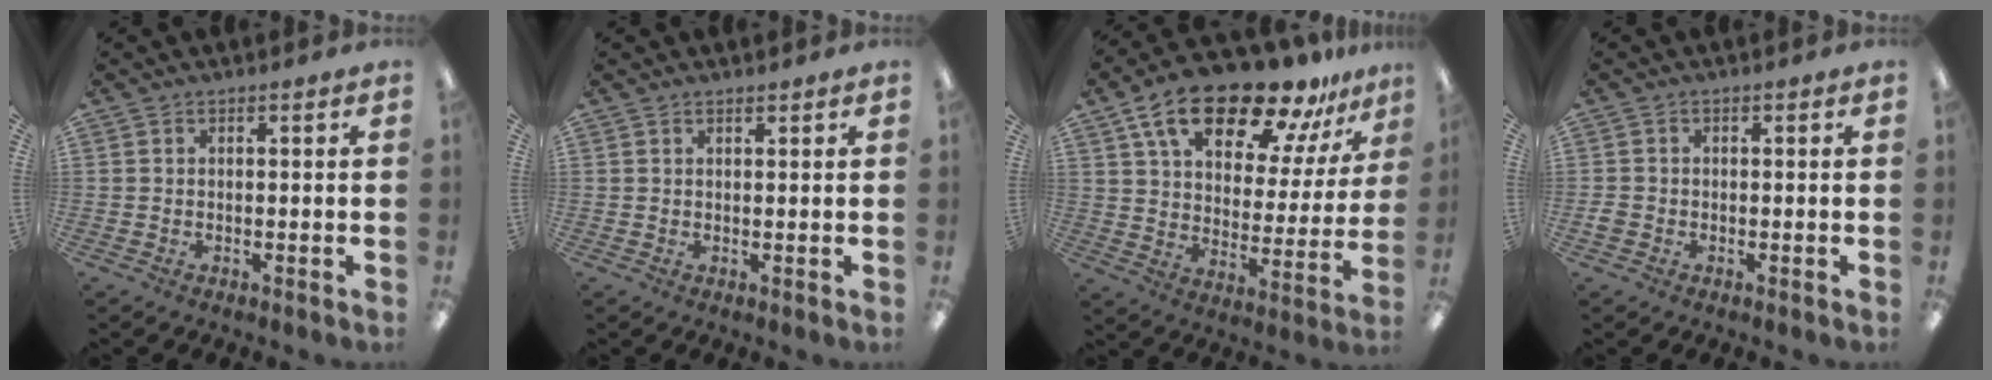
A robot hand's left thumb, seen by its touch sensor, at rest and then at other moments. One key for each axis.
{"total": 0.7, "fx": 0.7, "fy": 0.1, "fz": 0.0, "tx": -0.002, "ty": 0.000, "tz": 0.013}
{"total": 21.3, "fx": 15.5, "fy": 9.0, "fz": 11.7, "tx": -0.196, "ty": -0.094, "tz": 0.265}
{"total": 1.8, "fx": -0.7, "fy": 1.5, "fz": 0.7, "tx": -0.011, "ty": 0.002, "tz": -0.013}